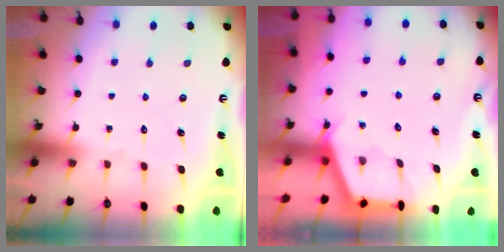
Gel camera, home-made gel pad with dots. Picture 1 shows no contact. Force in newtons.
{"total": 2.8, "press": 2.8, "slide": 0.4}